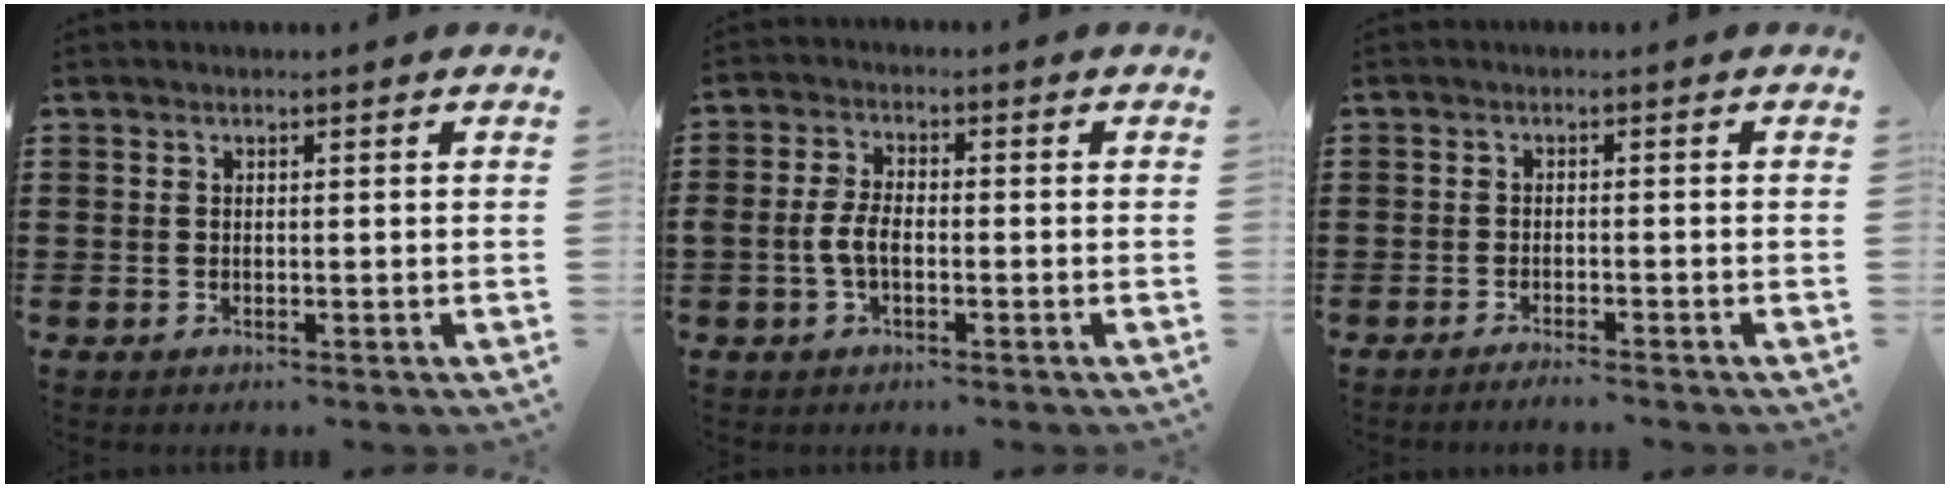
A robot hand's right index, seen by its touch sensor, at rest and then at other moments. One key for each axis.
{"total": 4.1, "fx": -1.2, "fy": 2.0, "fz": 3.3, "tx": -0.088, "ty": -0.004, "tz": -0.030}
{"total": 1.7, "fx": -1.6, "fy": -0.4, "fz": 0.3, "tx": -0.005, "ty": 0.000, "tz": -0.032}